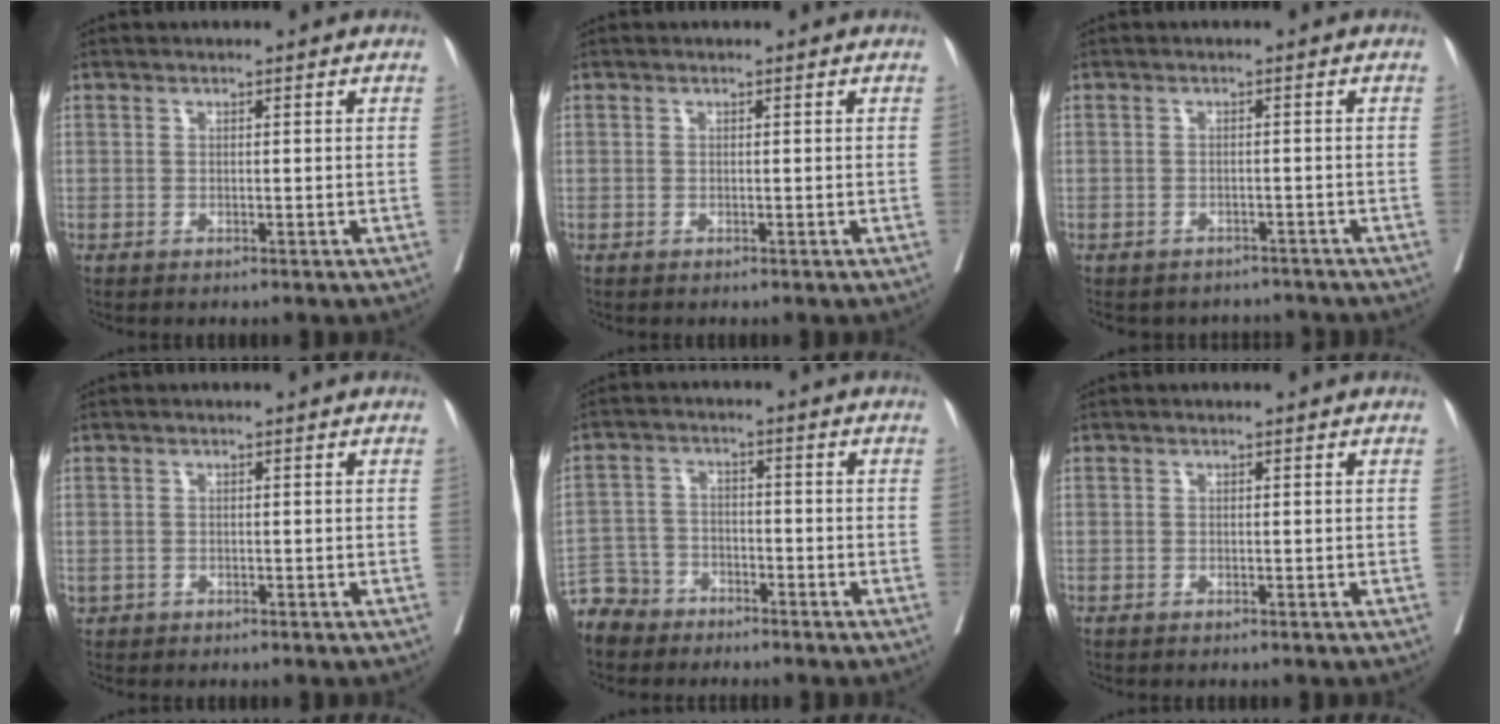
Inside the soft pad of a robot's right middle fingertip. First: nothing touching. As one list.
[{"total": 0.0}, {"total": 8.5, "force": [-7.7, 3.4, 1.4], "torque": [-0.028, 0.006, -0.090]}, {"total": 1.2, "force": [-0.3, 1.0, 0.5], "torque": [-0.013, 0.005, 0.002]}, {"total": 6.8, "force": [-5.7, 3.8, 0.1], "torque": [-0.004, -0.003, -0.113]}, {"total": 0.0}]